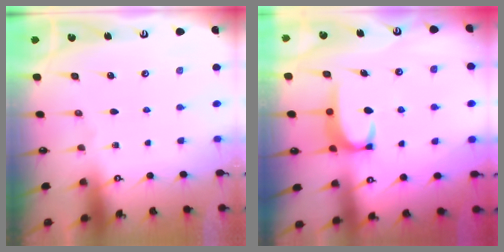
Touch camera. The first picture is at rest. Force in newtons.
{"total": 2.9, "press": 2.8, "slide": 0.5}